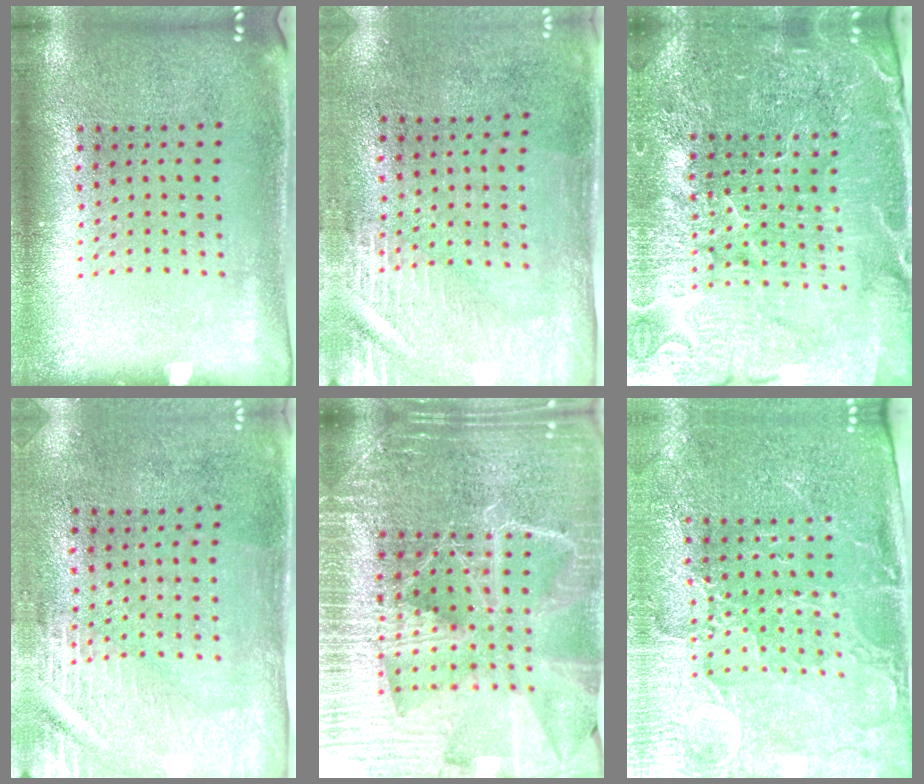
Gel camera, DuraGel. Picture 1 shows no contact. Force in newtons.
{"total": 2.9, "press": 2.5, "slide": 1.5}
{"total": 5.0, "press": 4.7, "slide": 1.7}
{"total": 2.9, "press": 2.5, "slide": 1.5}
{"total": 5.1, "press": 4.7, "slide": 2.1}
{"total": 3.5, "press": 3.4, "slide": 1.1}